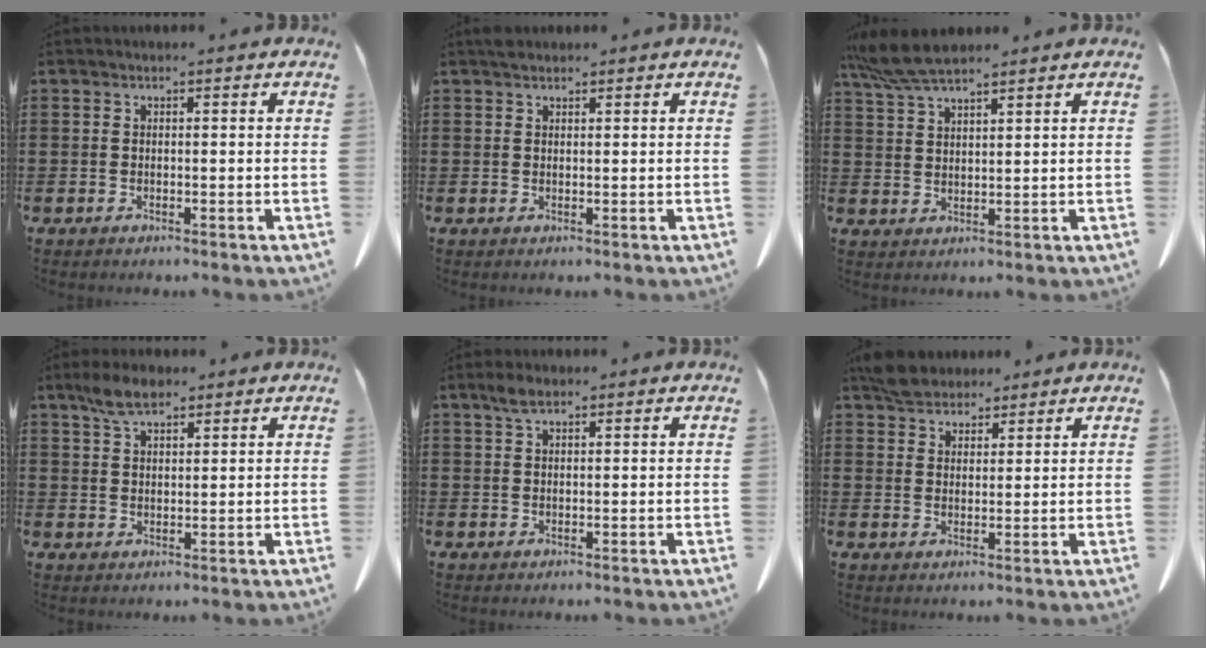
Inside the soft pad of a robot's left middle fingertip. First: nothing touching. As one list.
[{"total": 1.1, "force": [1.0, 0.4, 0.3], "torque": [-0.009, 0.002, 0.019]}, {"total": 6.3, "force": [5.1, 1.0, 3.4], "torque": [-0.080, -0.007, 0.097]}, {"total": 4.8, "force": [3.4, 2.1, 2.8], "torque": [-0.064, 0.006, 0.062]}, {"total": 2.1, "force": [1.4, 0.9, 1.4], "torque": [-0.031, 0.005, 0.025]}, {"total": 4.2, "force": [3.8, 1.8, 0.8], "torque": [-0.028, 0.002, 0.073]}]